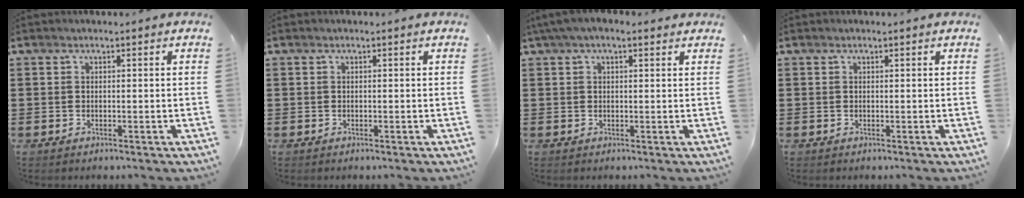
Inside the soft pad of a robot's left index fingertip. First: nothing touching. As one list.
[{"total": 0.0}, {"total": 2.8, "force": [1.5, 1.5, 1.8], "torque": [-0.041, 0.009, 0.026]}, {"total": 0.0}]